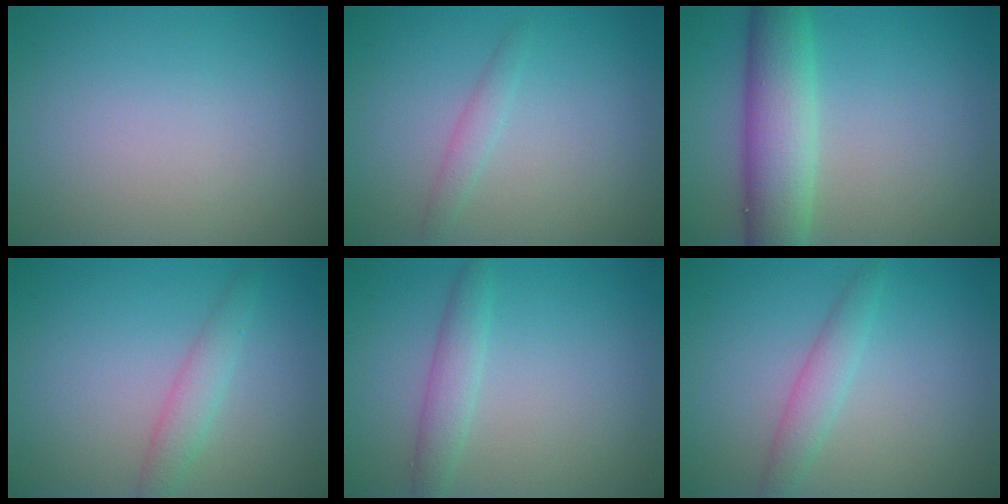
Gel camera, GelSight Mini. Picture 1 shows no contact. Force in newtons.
{"total": 1.2, "press": 1.2, "slide": 0.1}
{"total": 6.4, "press": 6.4, "slide": 0.2}
{"total": 2.1, "press": 2.1, "slide": 0.1}
{"total": 2.3, "press": 2.3, "slide": 0.0}
{"total": 2.1, "press": 2.1, "slide": 0.0}